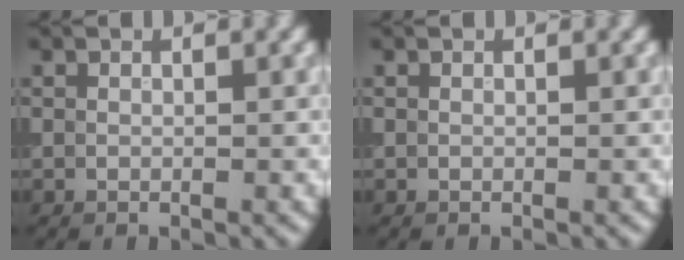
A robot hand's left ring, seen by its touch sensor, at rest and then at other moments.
{"total": 0.0}